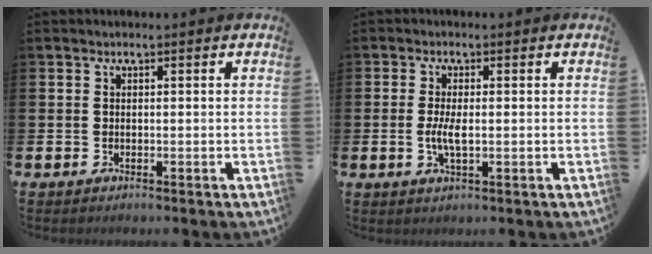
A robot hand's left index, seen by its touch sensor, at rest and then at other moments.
{"total": 3.0, "force": [-0.2, 1.0, 2.8], "torque": [-0.051, 0.001, -0.005]}